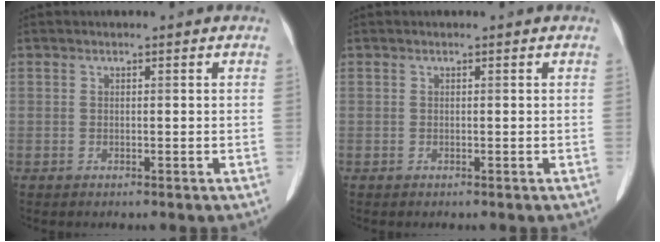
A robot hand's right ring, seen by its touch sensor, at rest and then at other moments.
{"total": 0.0}